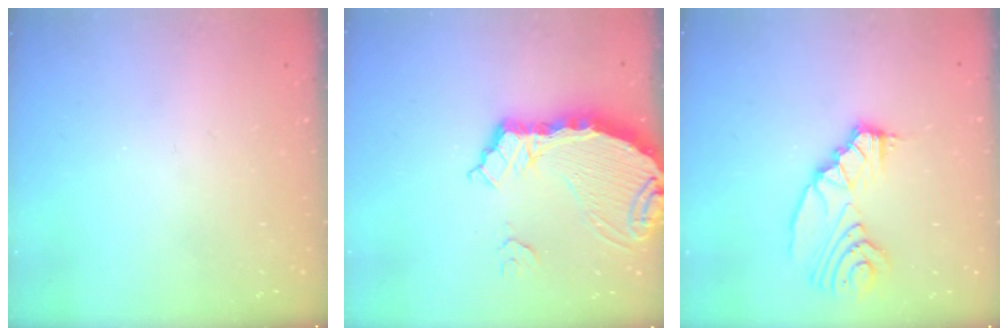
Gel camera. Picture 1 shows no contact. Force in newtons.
{"total": 9.3, "press": 9.1, "slide": 2.1}
{"total": 10.0, "press": 9.3, "slide": 3.7}